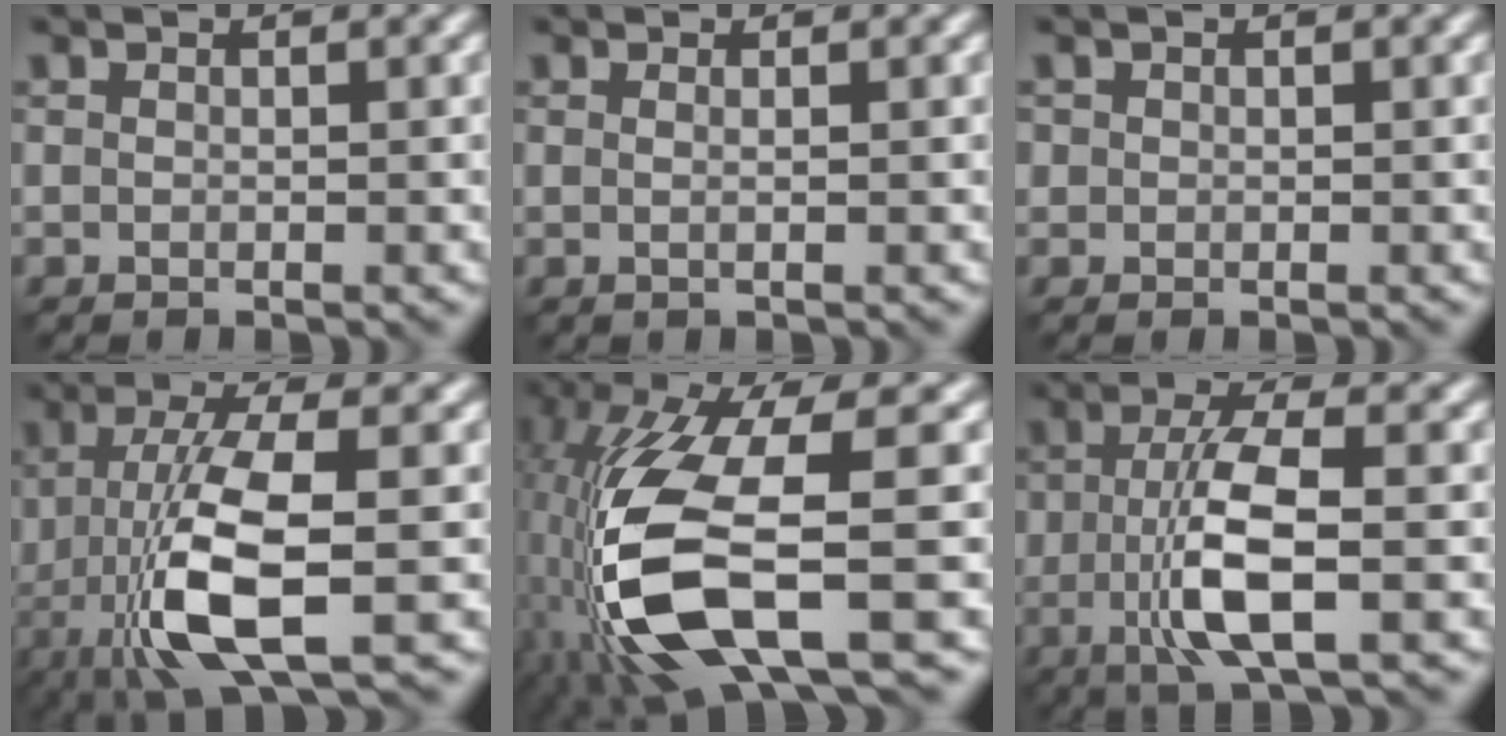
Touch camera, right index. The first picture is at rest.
{"total": 0.9, "force": [0.1, 0.3, 0.8], "torque": [-0.010, 0.000, -0.004]}
{"total": 0.6, "force": [0.1, 0.6, 0.0], "torque": [0.007, -0.001, 0.001]}
{"total": 8.1, "force": [-1.1, 2.4, 7.6], "torque": [-0.157, -0.005, -0.019]}
{"total": 13.0, "force": [-3.4, 4.8, 11.6], "torque": [-0.255, -0.017, -0.063]}
{"total": 6.9, "force": [-0.9, 2.1, 6.5], "torque": [-0.132, 0.003, -0.019]}